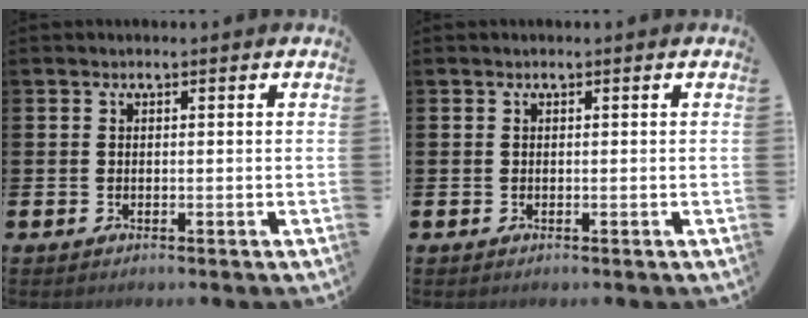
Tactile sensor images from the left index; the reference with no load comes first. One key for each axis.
{"total": 0.0}